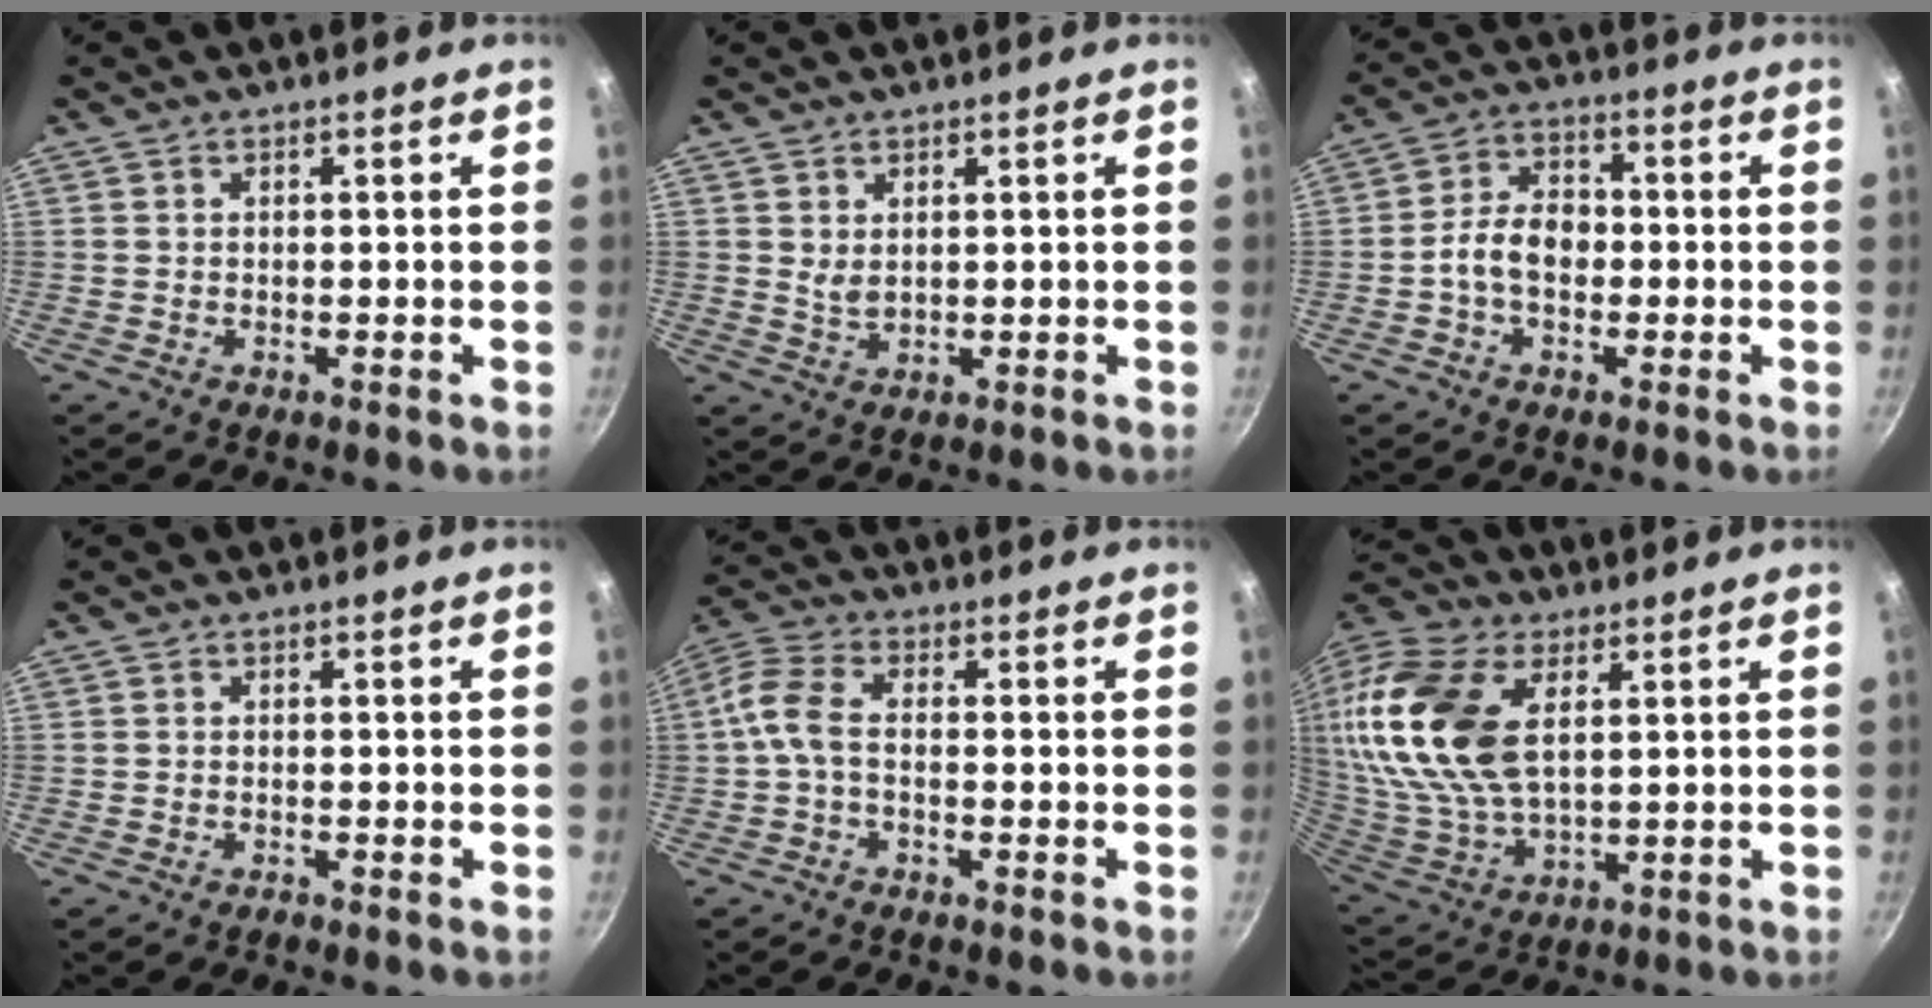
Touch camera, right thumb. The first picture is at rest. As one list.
[{"total": 2.5, "force": [1.0, 1.4, 1.8], "torque": [-0.031, -0.009, 0.021]}, {"total": 7.4, "force": [-1.3, 5.2, 5.2], "torque": [-0.069, 0.028, -0.032]}, {"total": 0.7, "force": [-0.6, 0.2, 0.1], "torque": [-0.004, 0.006, -0.012]}, {"total": 6.0, "force": [-1.2, 3.1, 5.0], "torque": [-0.122, 0.023, -0.040]}, {"total": 23.7, "force": [6.7, 13.7, 18.1], "torque": [-0.380, -0.011, 0.130]}]